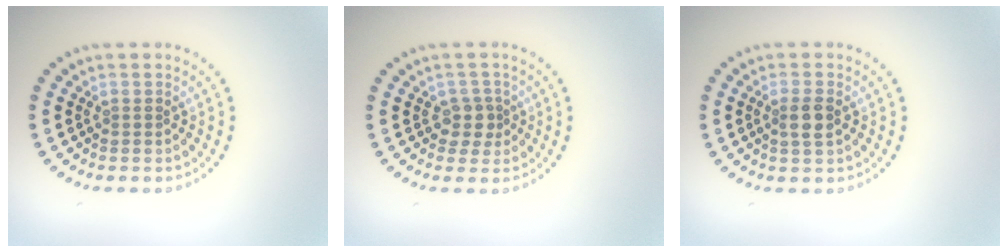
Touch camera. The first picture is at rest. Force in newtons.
{"total": 1.9, "press": 1.6, "slide": 0.9}
{"total": 1.9, "press": 1.7, "slide": 0.7}